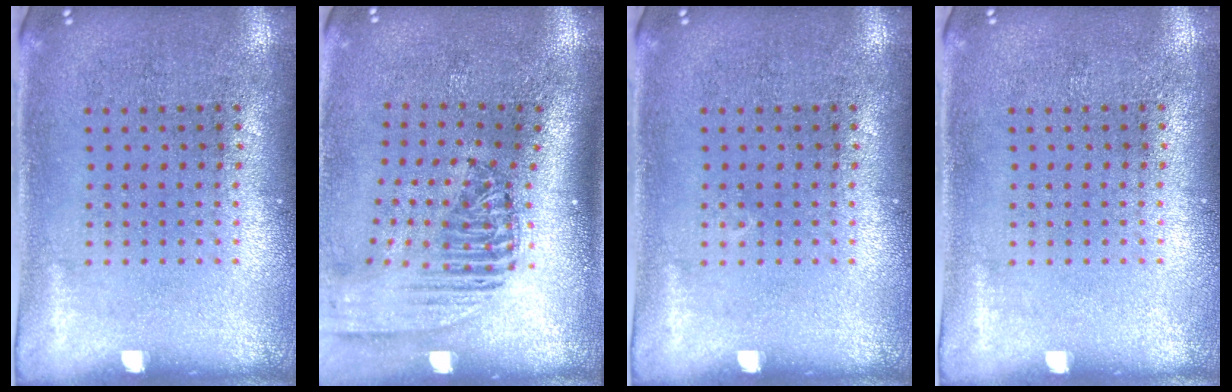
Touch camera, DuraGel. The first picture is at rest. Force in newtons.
{"total": 2.4, "press": 1.8, "slide": 1.6}
{"total": 0.0}
{"total": 0.0}